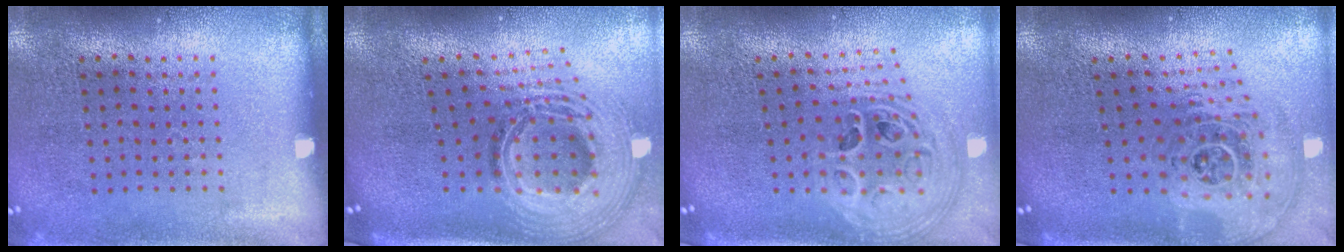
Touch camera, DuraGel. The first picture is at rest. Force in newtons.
{"total": 2.9, "press": 2.0, "slide": 2.1}
{"total": 2.7, "press": 2.0, "slide": 1.8}
{"total": 2.3, "press": 1.6, "slide": 1.6}